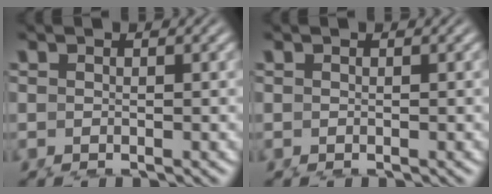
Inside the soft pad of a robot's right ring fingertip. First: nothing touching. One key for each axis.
{"total": 0.0}